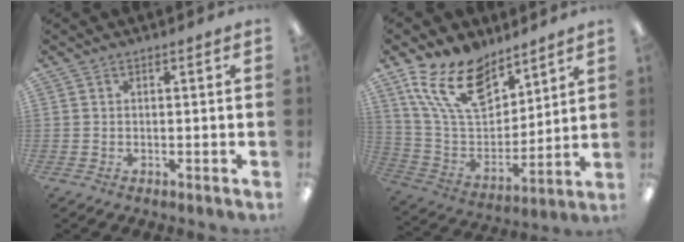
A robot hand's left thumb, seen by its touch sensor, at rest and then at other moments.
{"total": 18.6, "force": [11.9, 10.3, 9.9], "torque": [-0.188, -0.055, 0.221]}